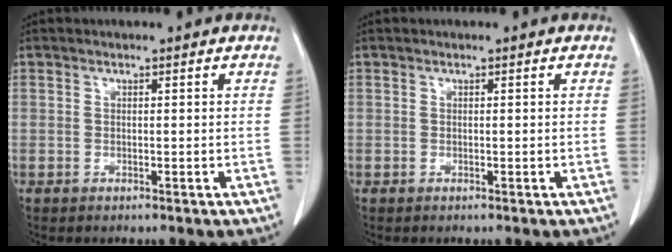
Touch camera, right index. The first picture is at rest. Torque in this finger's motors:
{"motor_torque": [0.00, 0.00, 0.00, 0.00]}